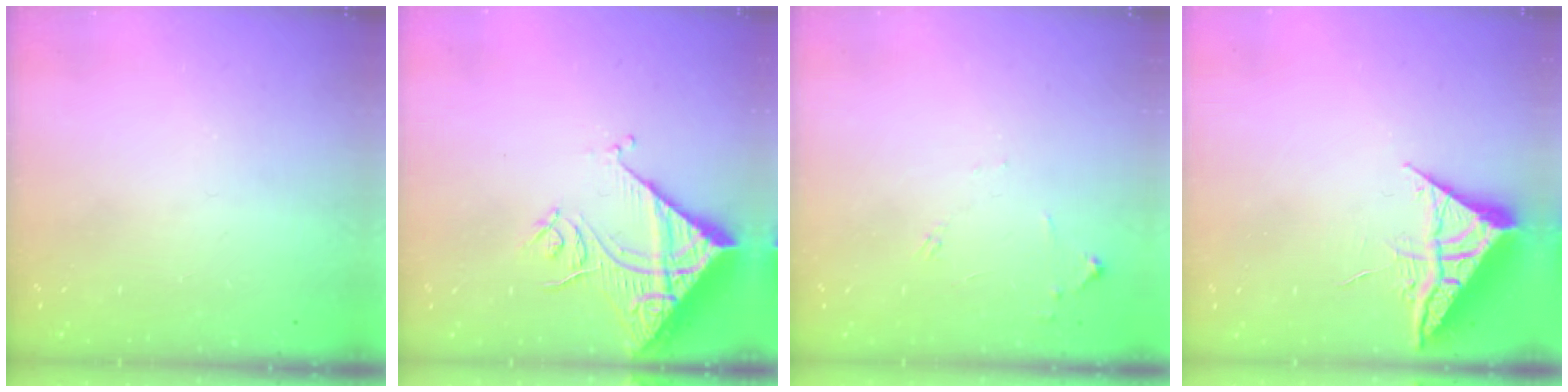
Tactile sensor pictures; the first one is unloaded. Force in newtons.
{"total": 13.2, "press": 13.1, "slide": 1.7}
{"total": 6.3, "press": 6.3, "slide": 0.8}
{"total": 7.0, "press": 7.0, "slide": 0.3}